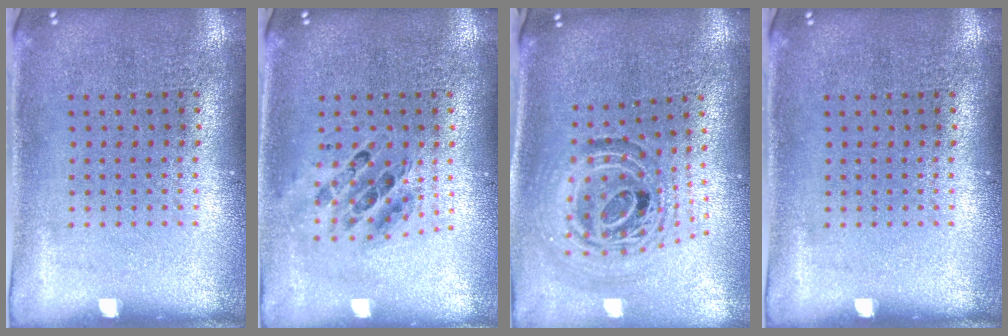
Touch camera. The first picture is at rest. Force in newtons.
{"total": 0.6, "press": 0.6, "slide": 0.2}
{"total": 1.5, "press": 1.2, "slide": 0.8}
{"total": 0.0}